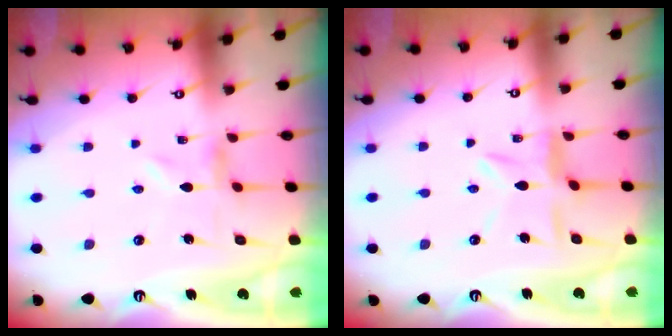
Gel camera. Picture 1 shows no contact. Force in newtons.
{"total": 6.6, "press": 6.6, "slide": 0.7}